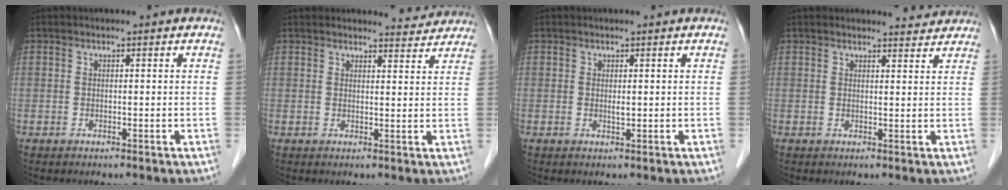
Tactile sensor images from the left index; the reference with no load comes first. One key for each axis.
{"total": 3.2, "fx": 3.2, "fy": 0.3, "fz": -0.3, "tx": -0.003, "ty": -0.008, "tz": 0.035}
{"total": 0.7, "fx": 0.1, "fy": 0.2, "fz": 0.6, "tx": -0.015, "ty": -0.004, "tz": 0.003}
{"total": 2.8, "fx": 2.7, "fy": 0.2, "fz": -0.2, "tx": -0.004, "ty": -0.004, "tz": 0.029}